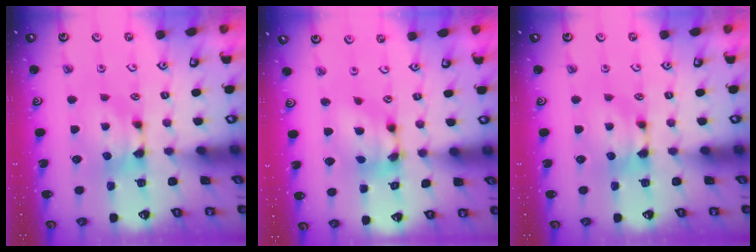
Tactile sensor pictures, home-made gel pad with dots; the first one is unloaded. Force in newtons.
{"total": 6.7, "press": 6.4, "slide": 2.2}
{"total": 0.0}